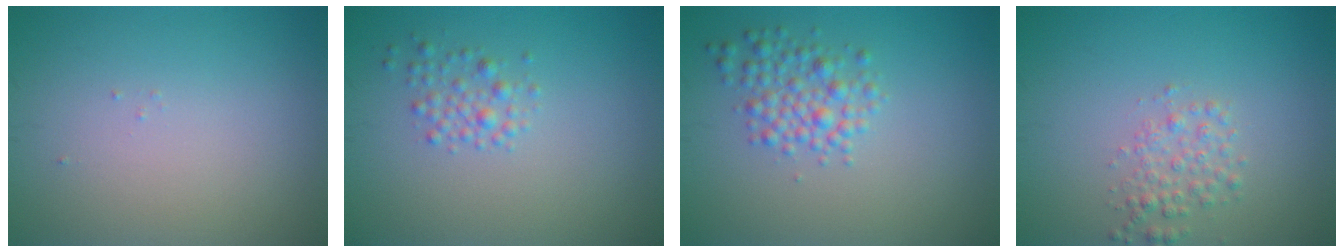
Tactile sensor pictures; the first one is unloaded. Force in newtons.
{"total": 1.7, "press": 1.7, "slide": 0.1}
{"total": 3.0, "press": 3.0, "slide": 0.1}
{"total": 2.1, "press": 2.1, "slide": 0.0}